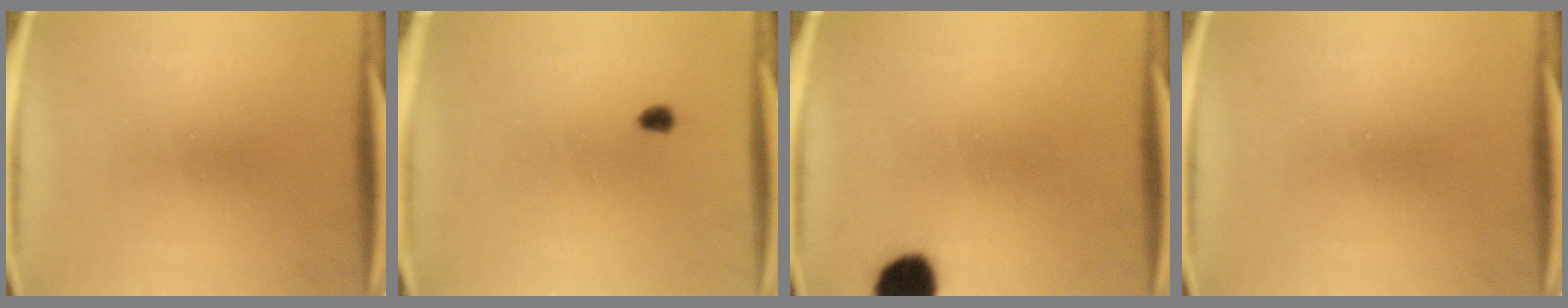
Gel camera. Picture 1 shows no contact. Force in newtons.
{"total": 1.7}
{"total": 8.6}
{"total": 0.0}